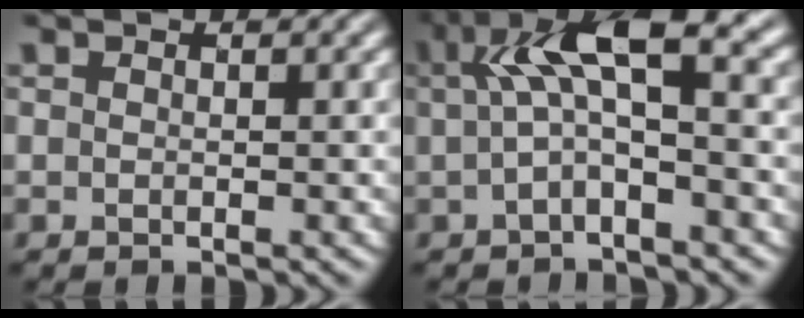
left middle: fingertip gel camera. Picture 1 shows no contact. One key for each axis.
{"total": 6.4, "fx": 1.3, "fy": 2.0, "fz": 6.0, "tx": -0.109, "ty": 0.016, "tz": 0.017}